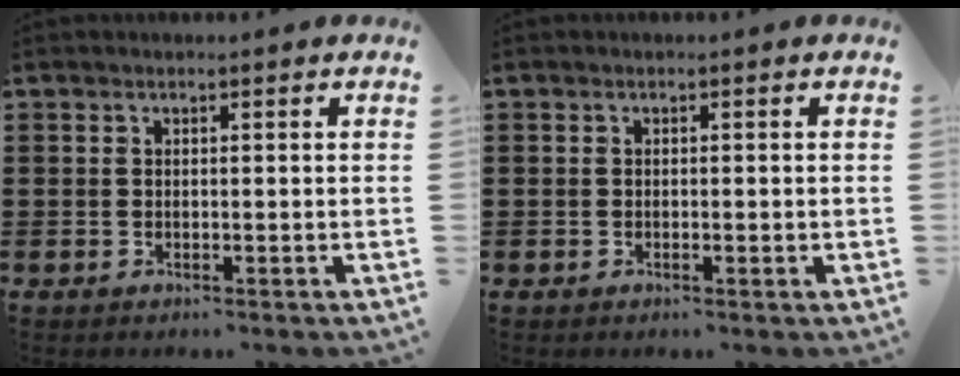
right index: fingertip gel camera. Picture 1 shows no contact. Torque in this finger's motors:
{"motor_torque": [0.00, -0.02, -0.01, 0.00]}